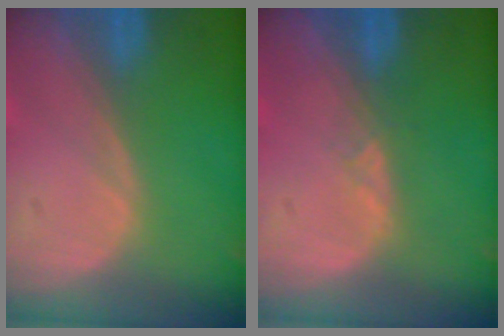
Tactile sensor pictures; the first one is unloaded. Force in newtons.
{"total": 1.4, "press": 1.2, "slide": 0.8}